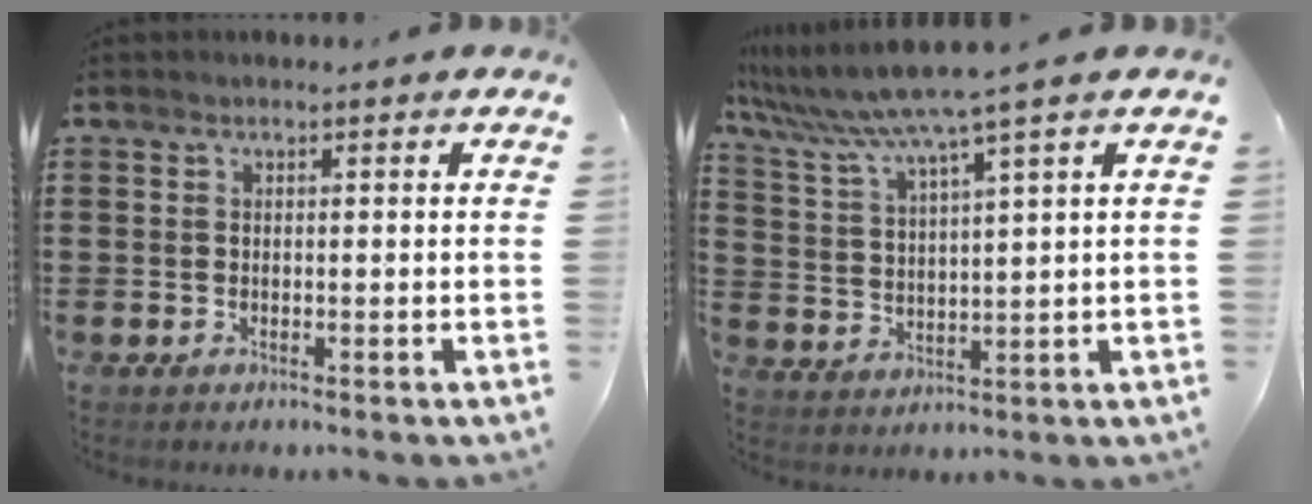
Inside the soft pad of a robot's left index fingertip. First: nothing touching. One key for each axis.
{"total": 7.0, "fx": 5.4, "fy": -1.0, "fz": 4.3, "tx": -0.104, "ty": -0.032, "tz": 0.090}